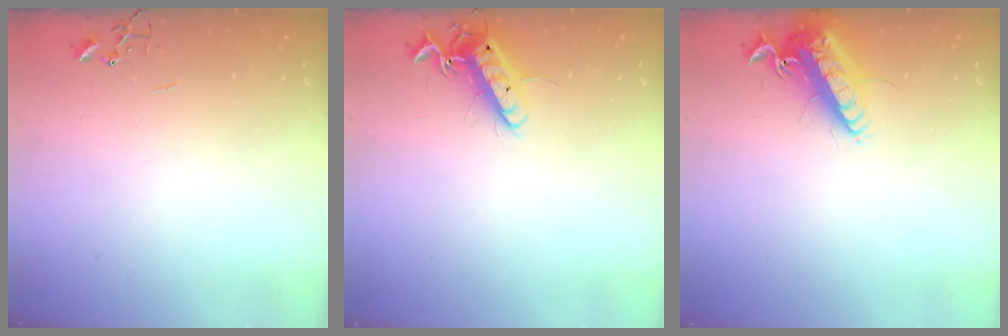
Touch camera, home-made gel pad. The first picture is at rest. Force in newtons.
{"total": 12.4, "press": 12.4, "slide": 1.1}
{"total": 15.9, "press": 15.5, "slide": 3.3}